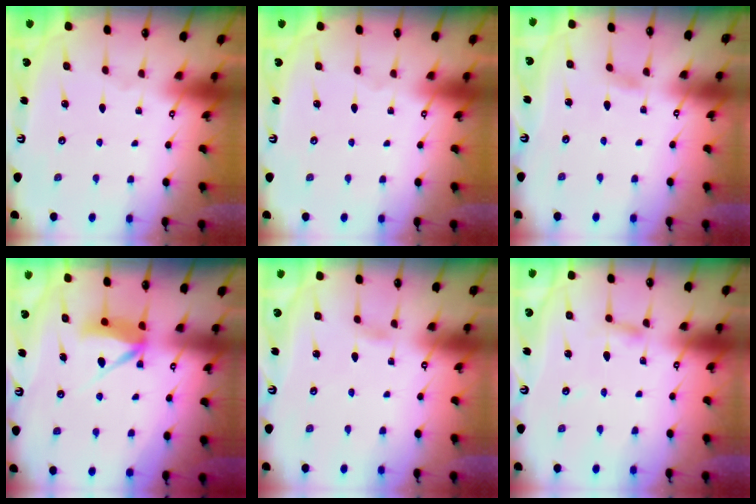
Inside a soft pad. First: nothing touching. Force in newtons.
{"total": 0.0}
{"total": 2.6, "press": 2.5, "slide": 0.3}
{"total": 7.9, "press": 7.9, "slide": 0.1}
{"total": 1.2, "press": 1.2, "slide": 0.1}
{"total": 2.8, "press": 2.8, "slide": 0.2}